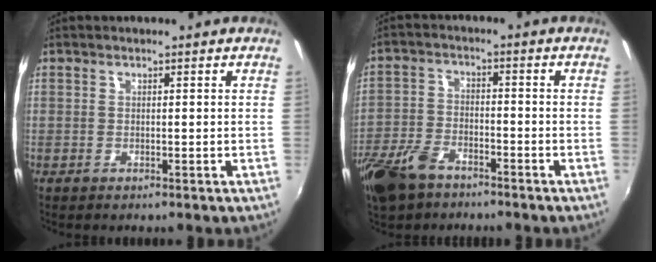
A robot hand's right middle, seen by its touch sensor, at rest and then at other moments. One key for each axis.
{"total": 10.1, "fx": -7.1, "fy": 5.0, "fz": 5.3, "tx": -0.133, "ty": -0.008, "tz": -0.138}